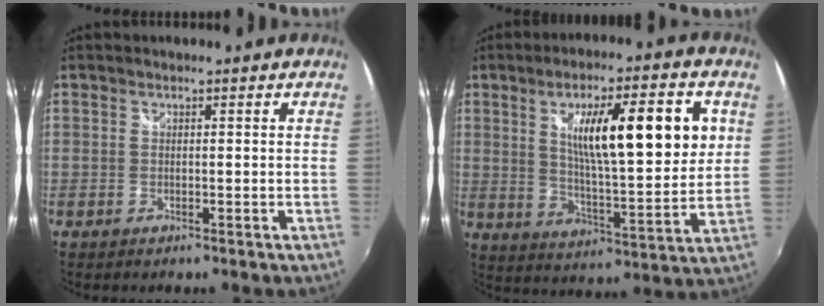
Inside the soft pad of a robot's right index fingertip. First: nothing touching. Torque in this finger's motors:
{"motor_torque": [1.28, 0.86, 0.66, 0.21]}